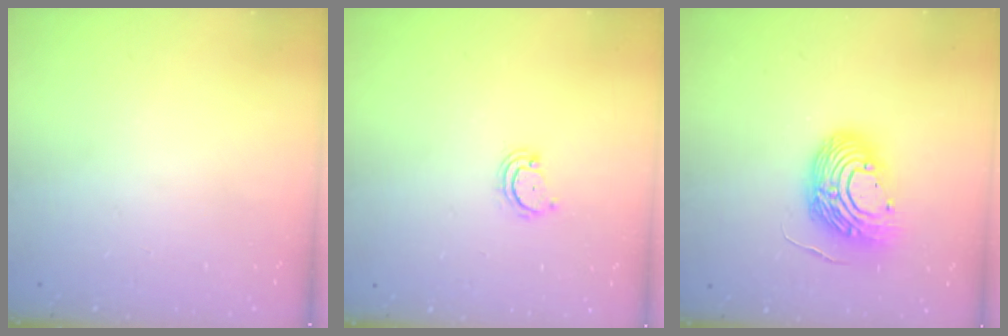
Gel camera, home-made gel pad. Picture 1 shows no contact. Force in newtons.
{"total": 3.2, "press": 3.2, "slide": 0.3}
{"total": 13.9, "press": 13.7, "slide": 2.3}